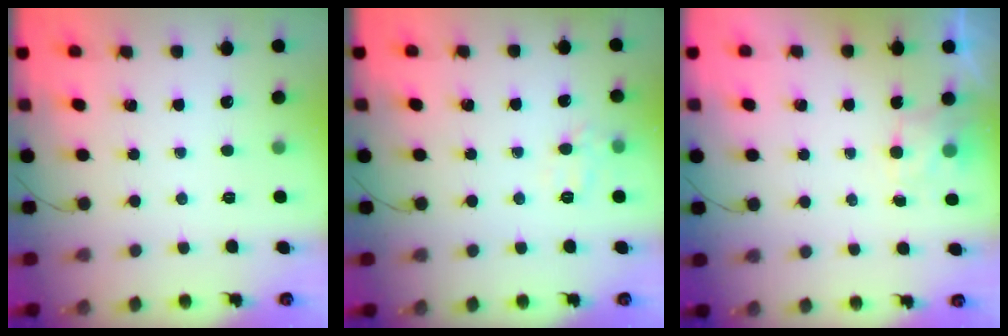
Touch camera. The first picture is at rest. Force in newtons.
{"total": 6.4, "press": 6.3, "slide": 1.0}
{"total": 2.5, "press": 2.1, "slide": 1.4}